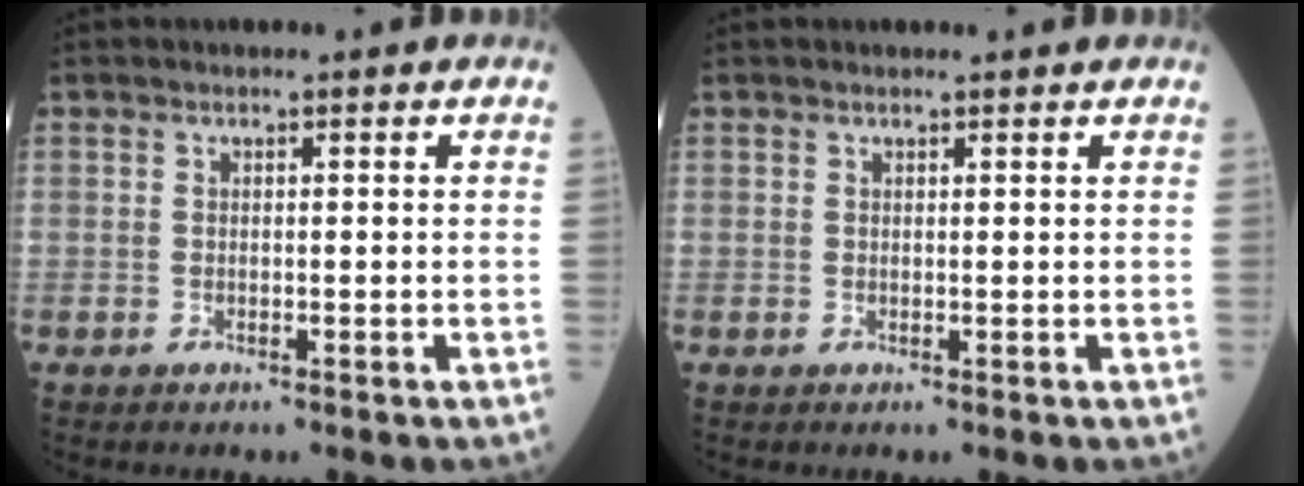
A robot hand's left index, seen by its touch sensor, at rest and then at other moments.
{"total": 1.0, "force": [1.0, -0.1, 0.2], "torque": [-0.008, 0.002, 0.013]}